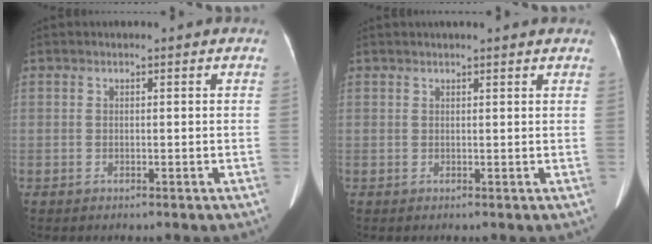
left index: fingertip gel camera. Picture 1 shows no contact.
{"total": 5.7, "force": [5.0, 0.6, 2.7], "torque": [-0.037, 0.027, 0.056]}